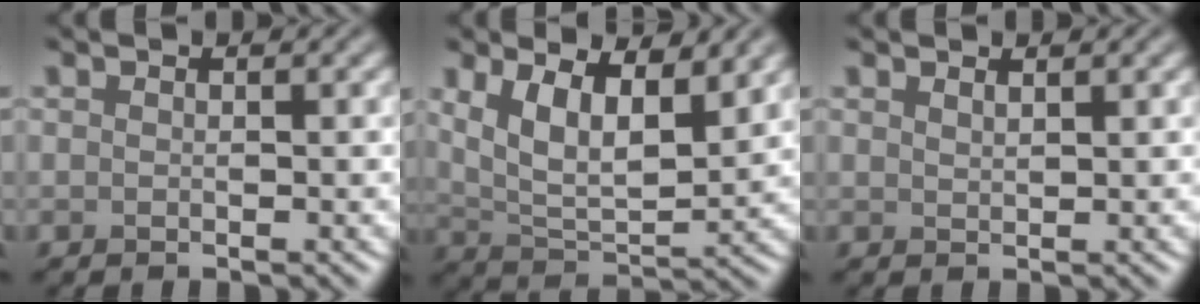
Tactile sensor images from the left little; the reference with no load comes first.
{"total": 7.1, "force": [3.2, 3.2, 5.5], "torque": [-0.099, -0.002, 0.051]}
{"total": 0.8, "force": [0.7, 0.1, 0.2], "torque": [-0.003, 0.001, 0.016]}